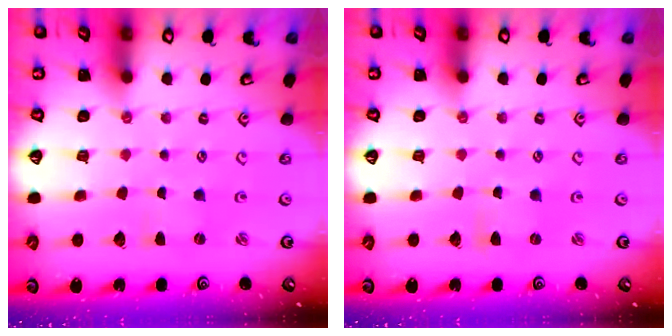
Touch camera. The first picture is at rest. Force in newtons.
{"total": 0.0}